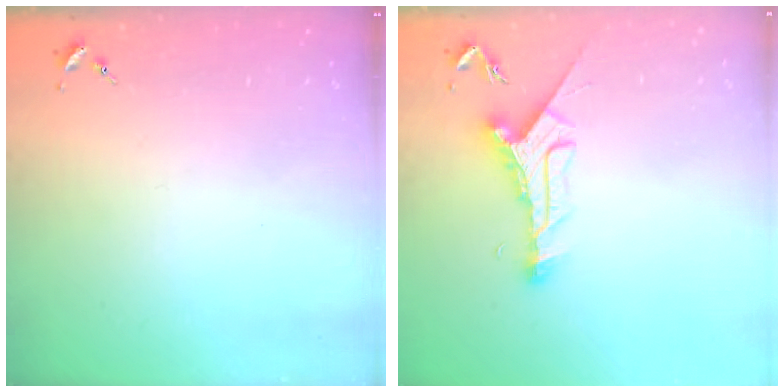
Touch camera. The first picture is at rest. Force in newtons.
{"total": 9.6, "press": 9.6, "slide": 0.5}